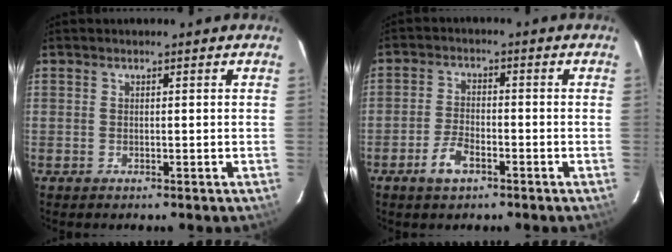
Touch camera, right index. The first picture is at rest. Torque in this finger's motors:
{"motor_torque": [0.45, -0.42, 0.30, 0.06]}